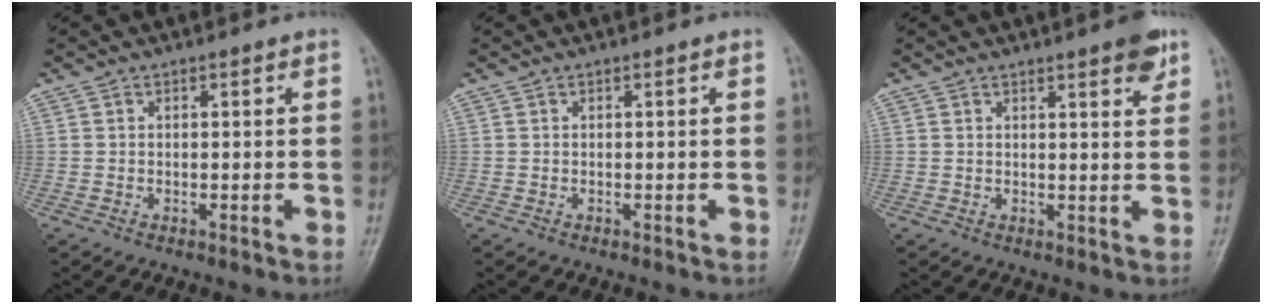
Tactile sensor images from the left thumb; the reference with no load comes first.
{"total": 0.0}
{"total": 4.5, "force": [2.9, 1.0, 3.3], "torque": [-0.034, -0.015, 0.034]}